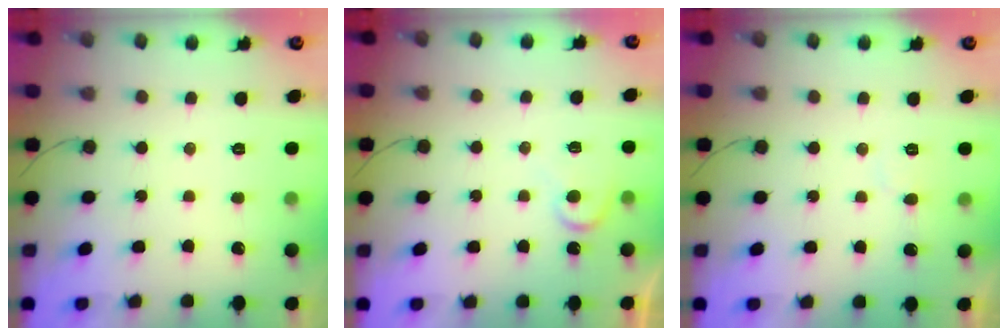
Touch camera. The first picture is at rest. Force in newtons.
{"total": 6.1, "press": 6.0, "slide": 0.6}
{"total": 3.9, "press": 3.9, "slide": 0.4}